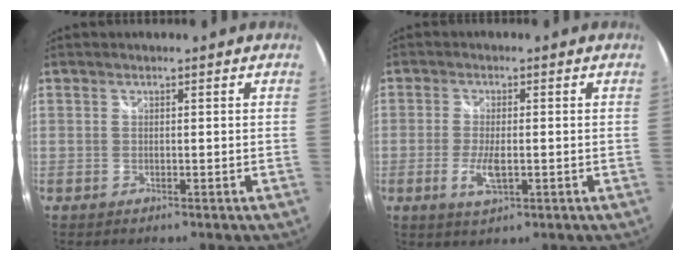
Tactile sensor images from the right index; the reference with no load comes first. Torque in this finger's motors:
{"motor_torque": [-0.12, -0.05, 0.04, 0.01]}